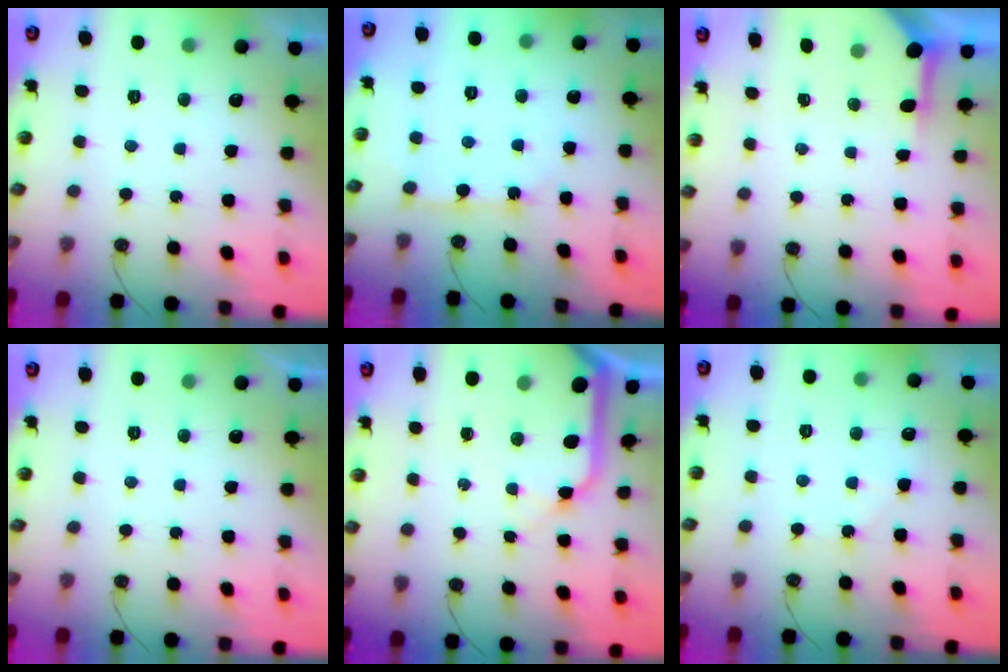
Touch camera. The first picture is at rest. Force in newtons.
{"total": 5.2, "press": 5.2, "slide": 0.5}
{"total": 3.8, "press": 3.8, "slide": 0.4}
{"total": 0.0}
{"total": 13.6, "press": 13.5, "slide": 1.7}
{"total": 4.7, "press": 4.7, "slide": 0.6}